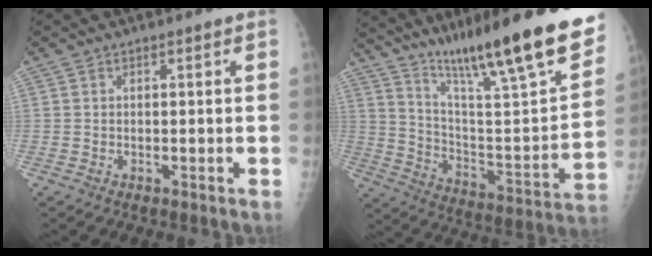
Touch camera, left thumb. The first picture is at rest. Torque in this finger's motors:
{"motor_torque": [1.18, 1.16, 1.44, -1.33, 0.14]}